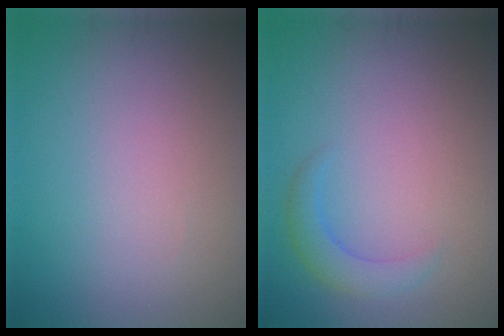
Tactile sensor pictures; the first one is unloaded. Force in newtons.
{"total": 2.3, "press": 2.3, "slide": 0.0}